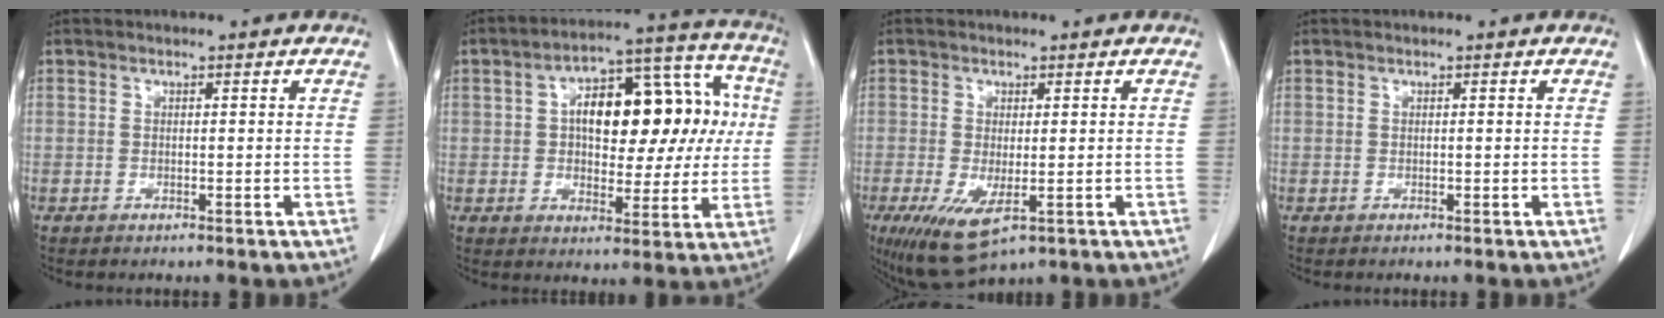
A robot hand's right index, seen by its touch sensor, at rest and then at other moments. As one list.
[{"total": 17.6, "force": [2.3, 8.5, 15.2], "torque": [-0.216, 0.055, 0.036]}, {"total": 7.8, "force": [-3.1, 2.6, 6.7], "torque": [-0.124, -0.027, -0.040]}, {"total": 0.0}]